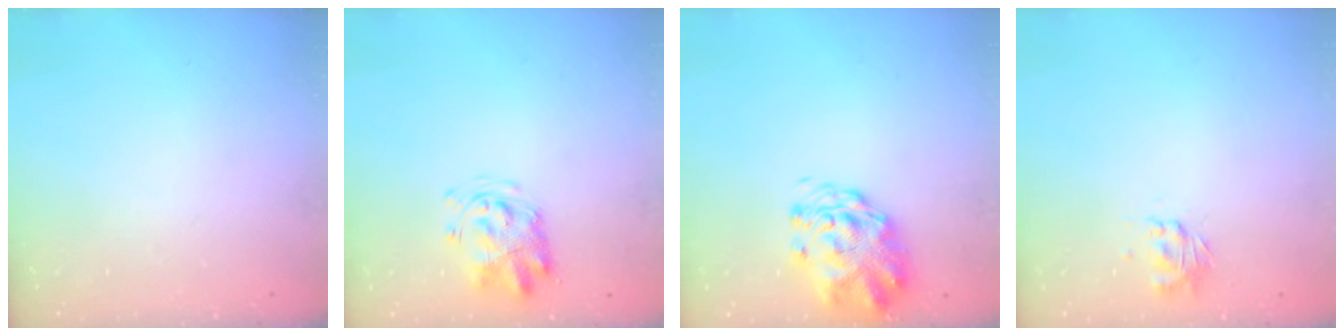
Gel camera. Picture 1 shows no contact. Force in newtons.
{"total": 3.3, "press": 3.2, "slide": 0.8}
{"total": 2.9, "press": 2.7, "slide": 1.1}
{"total": 1.3, "press": 1.2, "slide": 0.4}